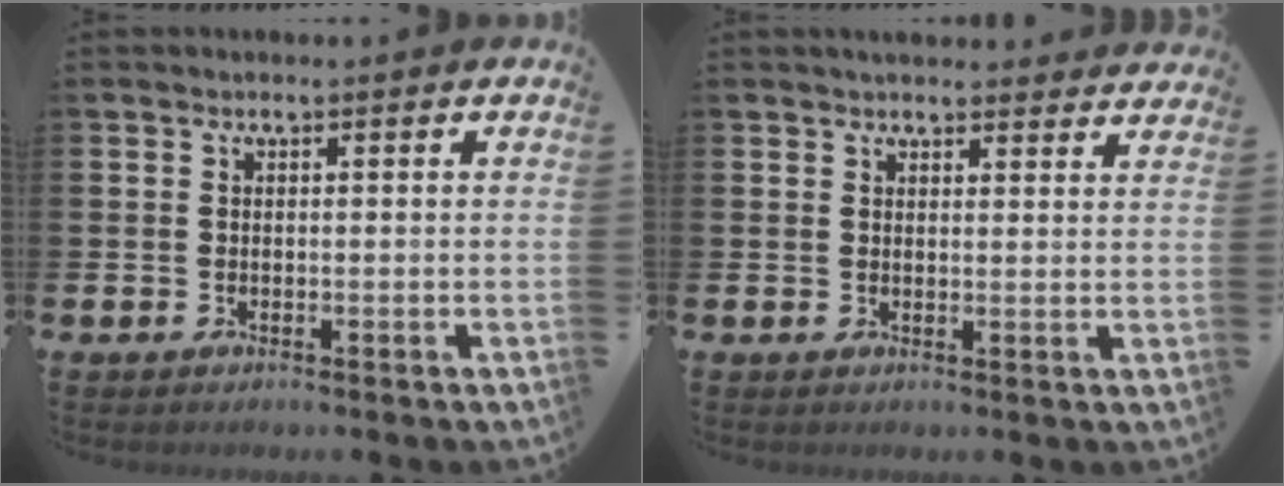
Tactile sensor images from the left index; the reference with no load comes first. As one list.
[{"total": 2.9, "force": [2.9, 0.3, -0.1], "torque": [-0.001, -0.015, 0.053]}]